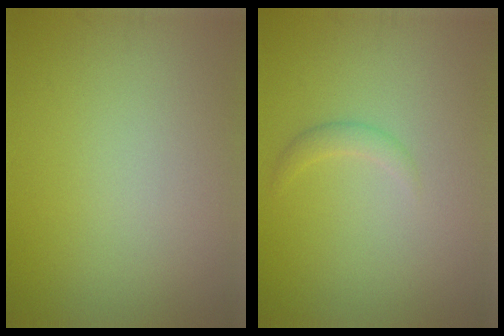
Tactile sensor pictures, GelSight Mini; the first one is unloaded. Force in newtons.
{"total": 1.2, "press": 1.1, "slide": 0.2}